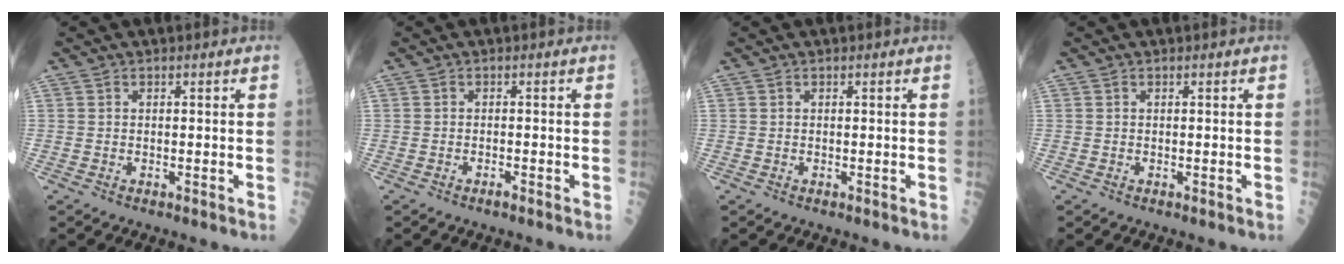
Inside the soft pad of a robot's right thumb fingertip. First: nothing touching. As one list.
[{"total": 0.7, "force": [-0.5, -0.1, 0.4], "torque": [-0.011, 0.000, -0.009]}, {"total": 0.0}, {"total": 0.0}]